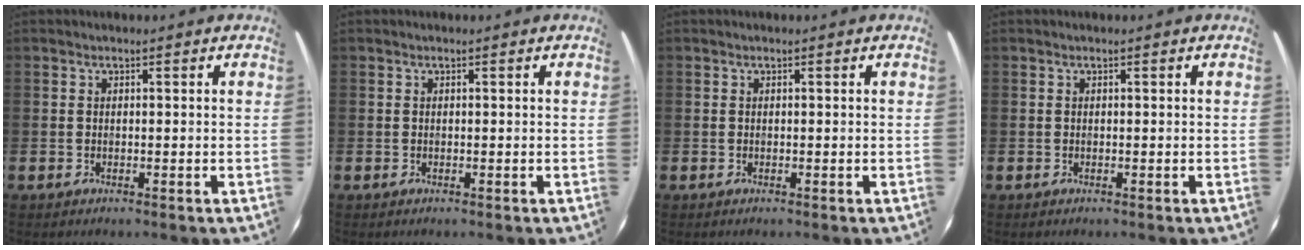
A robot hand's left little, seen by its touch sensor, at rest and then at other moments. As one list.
[{"total": 0.0}, {"total": 0.0}, {"total": 0.0}]